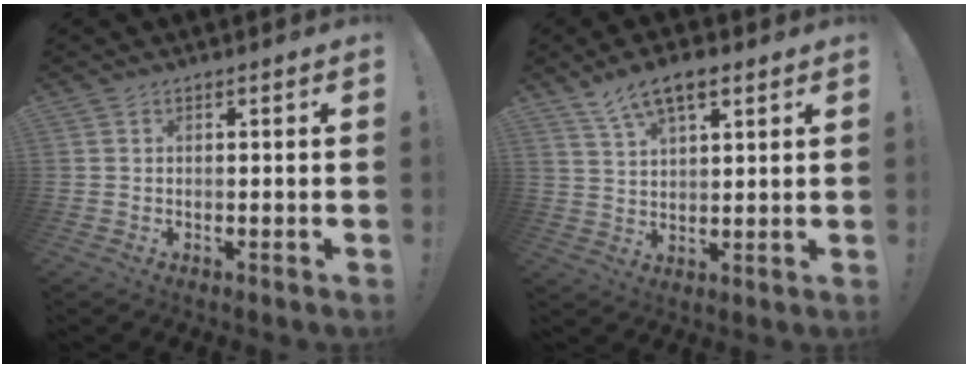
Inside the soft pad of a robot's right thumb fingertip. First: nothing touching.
{"total": 8.5, "force": [5.3, 3.4, 5.7], "torque": [-0.101, -0.014, 0.099]}